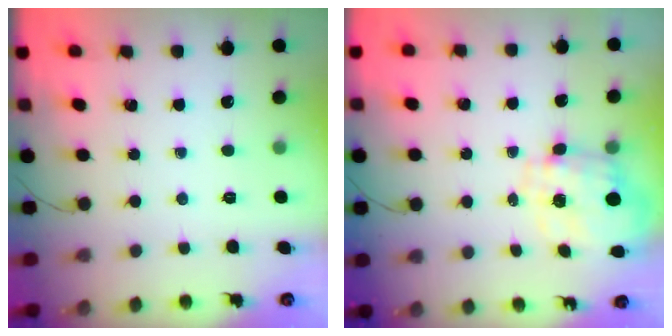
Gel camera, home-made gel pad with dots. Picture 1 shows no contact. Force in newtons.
{"total": 3.7, "press": 3.4, "slide": 1.4}